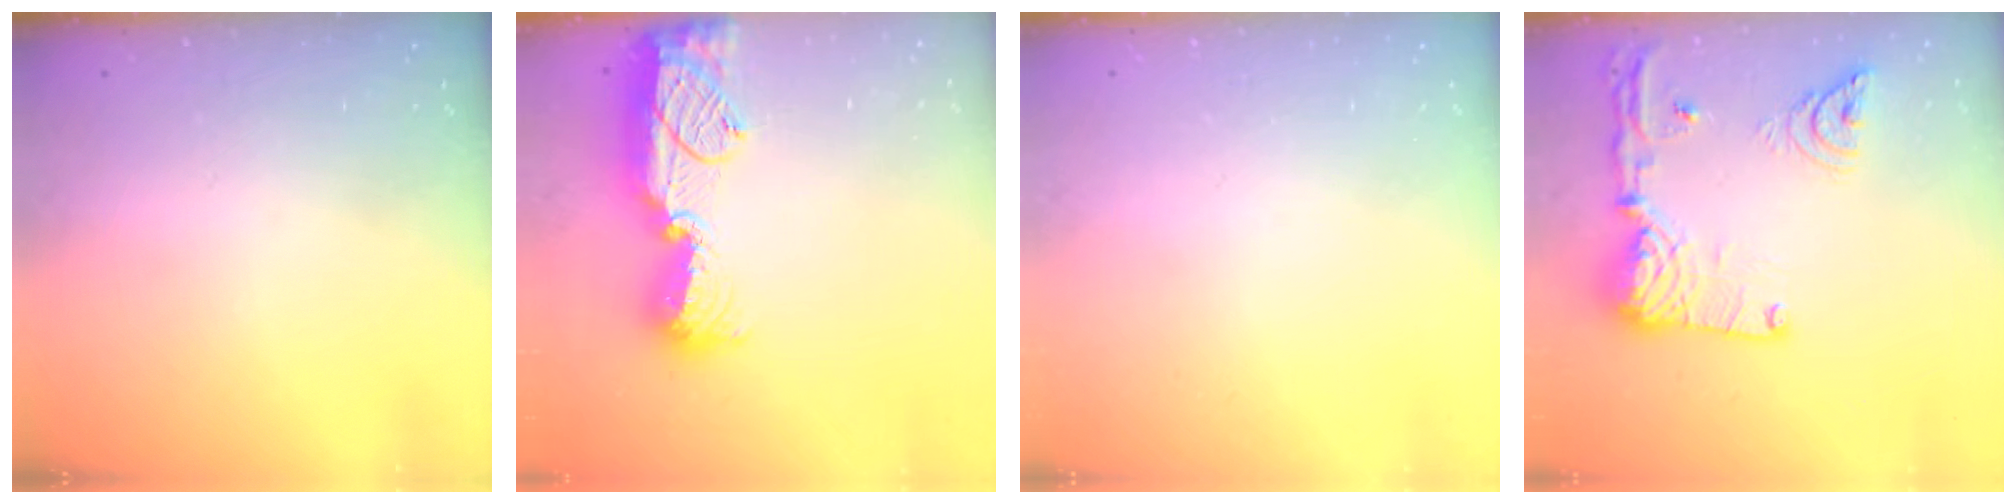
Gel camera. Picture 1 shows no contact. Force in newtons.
{"total": 17.4, "press": 16.6, "slide": 5.5}
{"total": 0.0}
{"total": 20.1, "press": 19.9, "slide": 3.0}